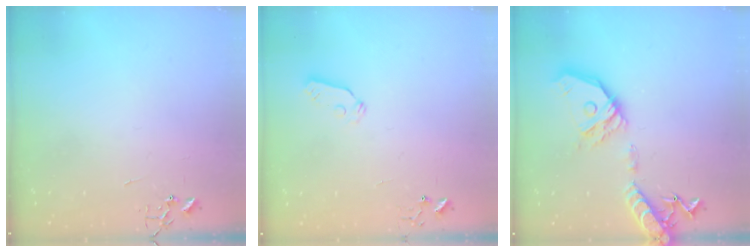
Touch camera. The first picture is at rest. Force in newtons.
{"total": 3.9, "press": 3.9, "slide": 0.6}
{"total": 20.0, "press": 19.7, "slide": 3.5}